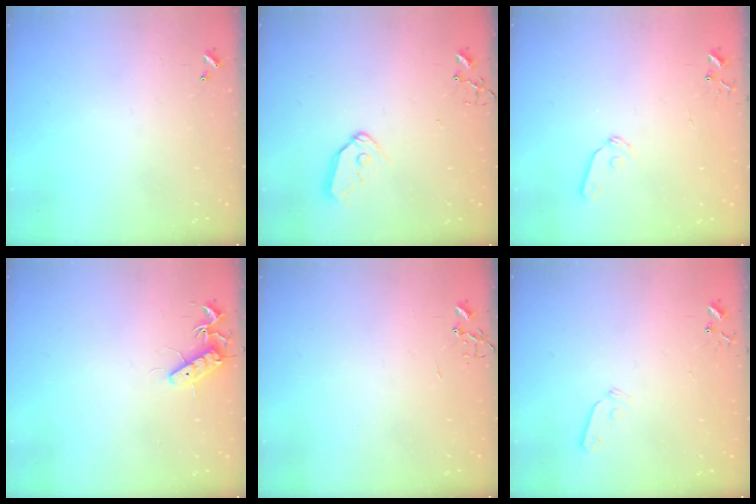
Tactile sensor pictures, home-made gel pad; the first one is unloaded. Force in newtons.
{"total": 9.0, "press": 8.9, "slide": 0.9}
{"total": 7.3, "press": 7.3, "slide": 0.7}
{"total": 11.5, "press": 11.5, "slide": 1.0}
{"total": 0.0}
{"total": 5.4, "press": 5.4, "slide": 0.8}